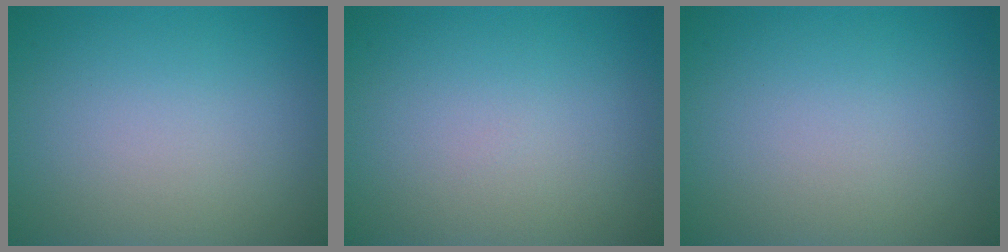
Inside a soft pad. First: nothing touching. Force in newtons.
{"total": 0.0}
{"total": 0.0}